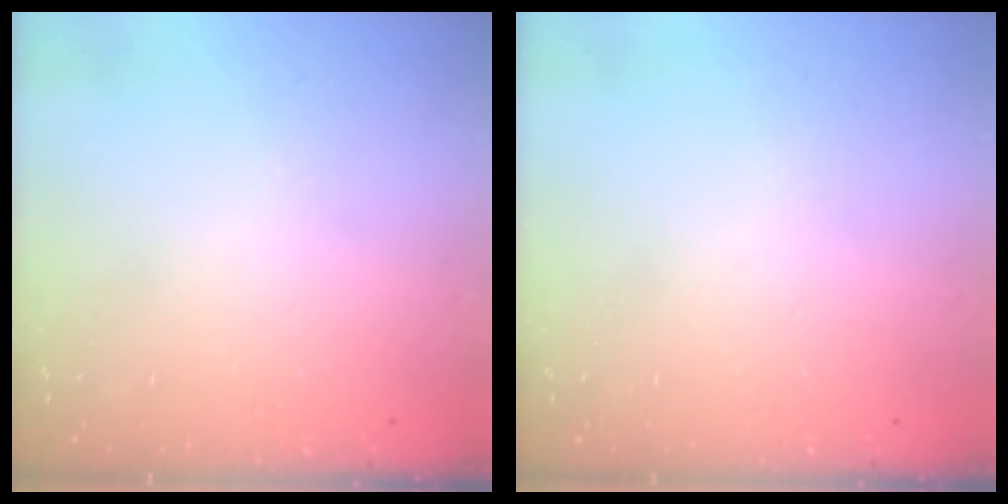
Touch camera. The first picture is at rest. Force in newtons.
{"total": 0.0}